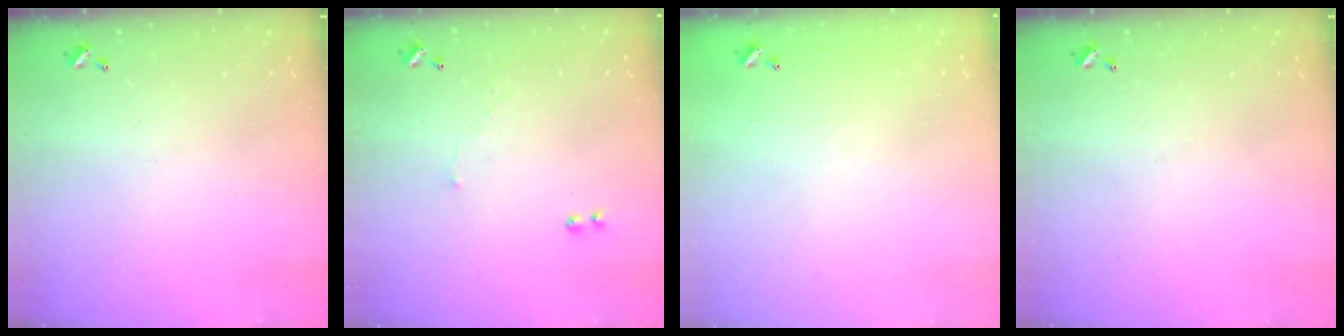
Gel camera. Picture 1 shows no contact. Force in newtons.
{"total": 1.0, "press": 0.7, "slide": 0.6}
{"total": 9.3, "press": 9.3, "slide": 0.6}
{"total": 0.0}